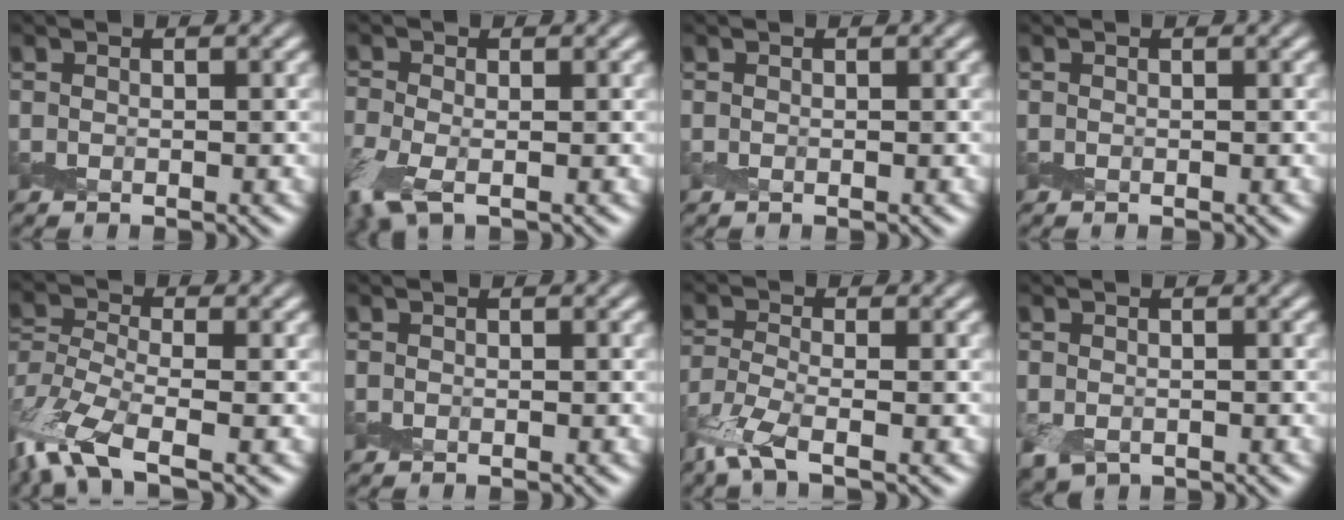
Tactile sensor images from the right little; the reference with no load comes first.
{"total": 4.5, "force": [-2.2, 2.0, 3.4], "torque": [-0.093, -0.015, -0.053]}
{"total": 0.0}
{"total": 0.0}
{"total": 8.3, "force": [-5.1, 2.9, 5.9], "torque": [-0.137, -0.019, -0.110]}
{"total": 0.0}
{"total": 3.9, "force": [-2.8, 0.8, 2.6], "torque": [-0.068, -0.013, -0.071]}
{"total": 1.7, "force": [-0.8, 1.1, 1.0], "torque": [-0.026, -0.015, -0.012]}